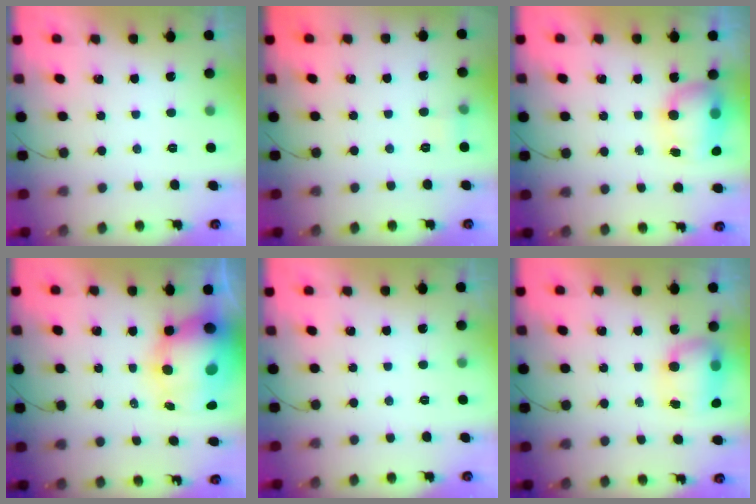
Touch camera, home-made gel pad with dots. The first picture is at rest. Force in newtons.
{"total": 4.2, "press": 3.8, "slide": 1.8}
{"total": 7.9, "press": 7.8, "slide": 1.2}
{"total": 14.2, "press": 13.8, "slide": 3.5}
{"total": 0.0}
{"total": 7.9, "press": 7.8, "slide": 1.1}